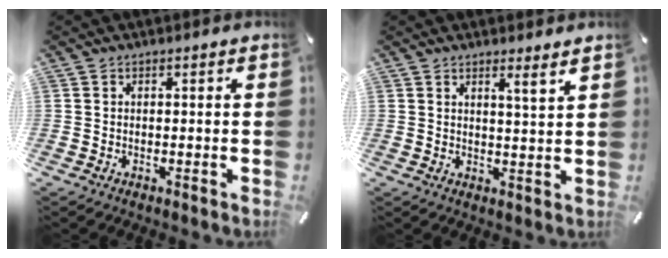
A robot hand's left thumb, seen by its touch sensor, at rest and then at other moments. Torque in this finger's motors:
{"motor_torque": [0.37, -0.25, 0.37, -0.02, 0.00]}